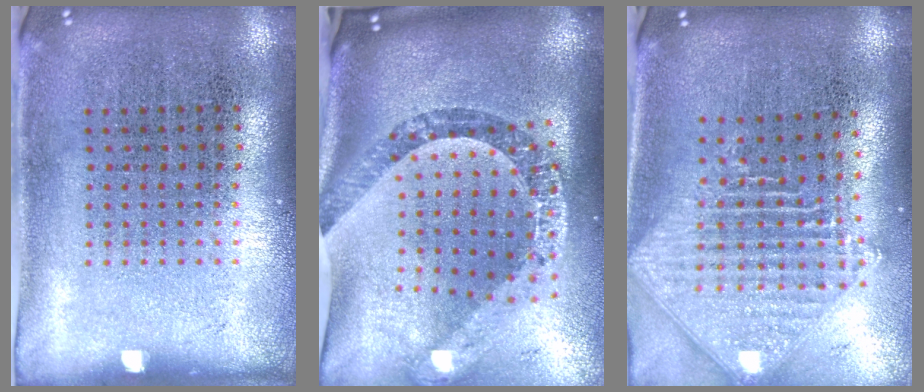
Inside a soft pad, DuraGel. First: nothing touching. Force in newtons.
{"total": 2.6, "press": 1.9, "slide": 1.7}
{"total": 2.3, "press": 1.8, "slide": 1.4}